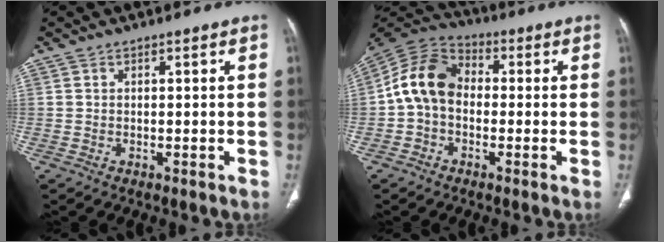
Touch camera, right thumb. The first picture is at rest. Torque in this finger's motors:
{"motor_torque": [-0.15, 0.37, 0.61, -0.54, 0.10]}